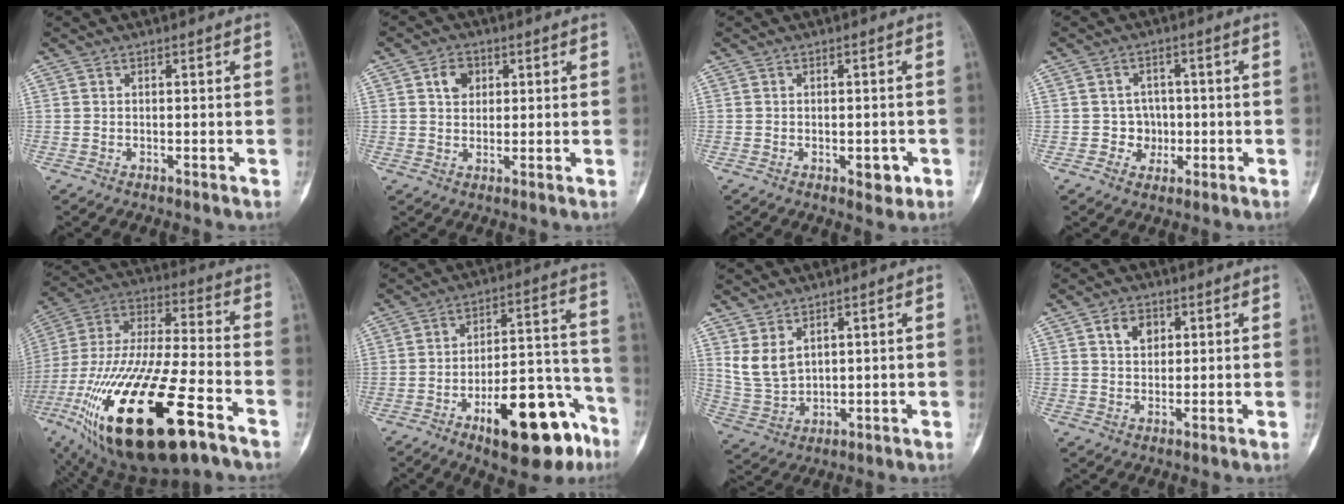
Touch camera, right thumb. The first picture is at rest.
{"total": 4.3, "force": [1.5, 3.4, 2.3], "torque": [-0.020, -0.001, 0.024]}
{"total": 3.1, "force": [-1.0, 1.7, 2.4], "torque": [-0.017, 0.004, -0.008]}
{"total": 4.2, "force": [-0.6, 4.1, 0.9], "torque": [0.023, 0.014, -0.012]}
{"total": 33.0, "force": [-15.7, 11.1, 26.9], "torque": [-0.562, 0.021, -0.267]}
{"total": 20.3, "force": [-10.8, 7.8, 15.3], "torque": [-0.175, 0.083, -0.152]}
{"total": 6.4, "force": [3.0, 3.9, 4.0], "torque": [-0.072, -0.017, 0.078]}
{"total": 4.7, "force": [1.9, 3.4, 2.6], "torque": [-0.028, -0.005, 0.031]}